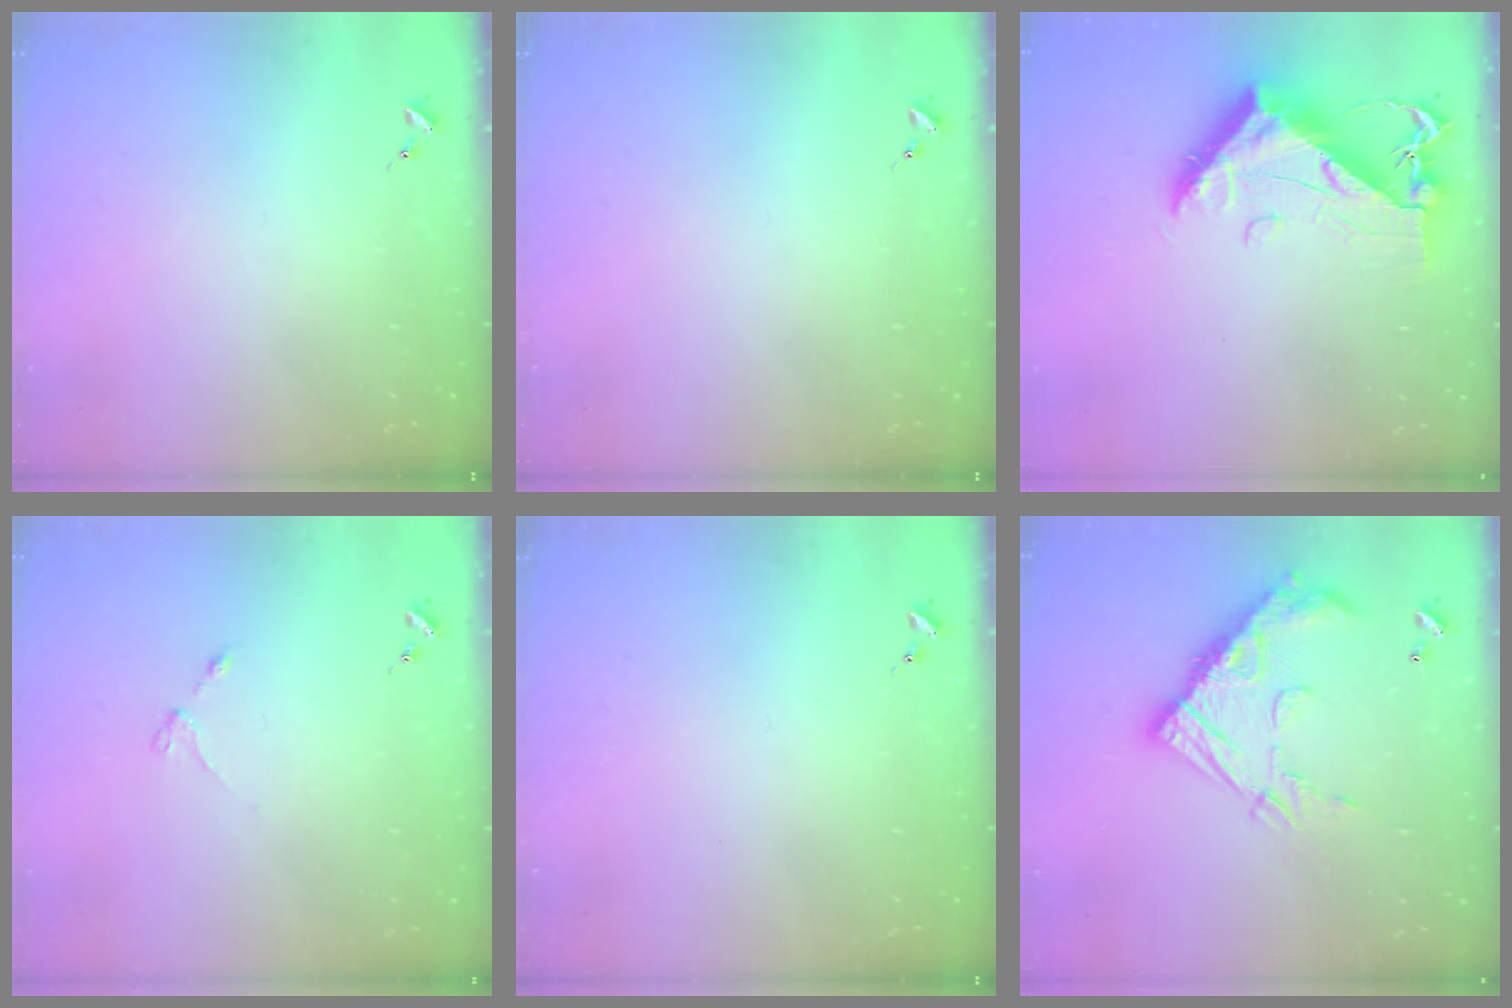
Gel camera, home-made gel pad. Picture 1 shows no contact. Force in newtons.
{"total": 0.0}
{"total": 12.7, "press": 12.6, "slide": 1.1}
{"total": 2.9, "press": 2.8, "slide": 0.4}
{"total": 0.0}
{"total": 20.4, "press": 20.4, "slide": 1.5}